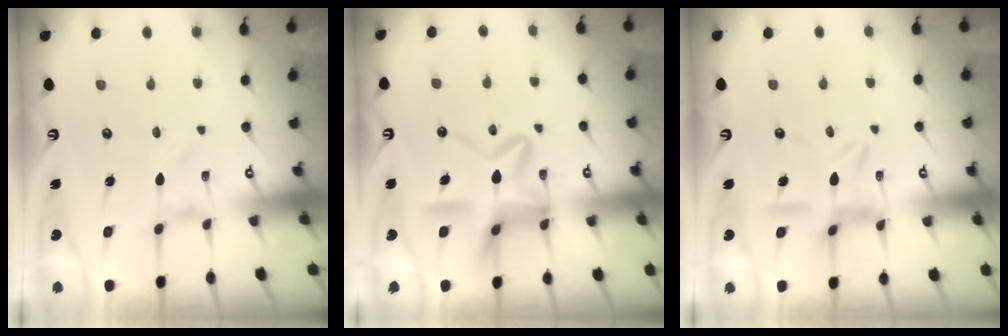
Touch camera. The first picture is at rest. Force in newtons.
{"total": 13.7, "press": 13.6, "slide": 1.6}
{"total": 10.6, "press": 10.5, "slide": 0.9}